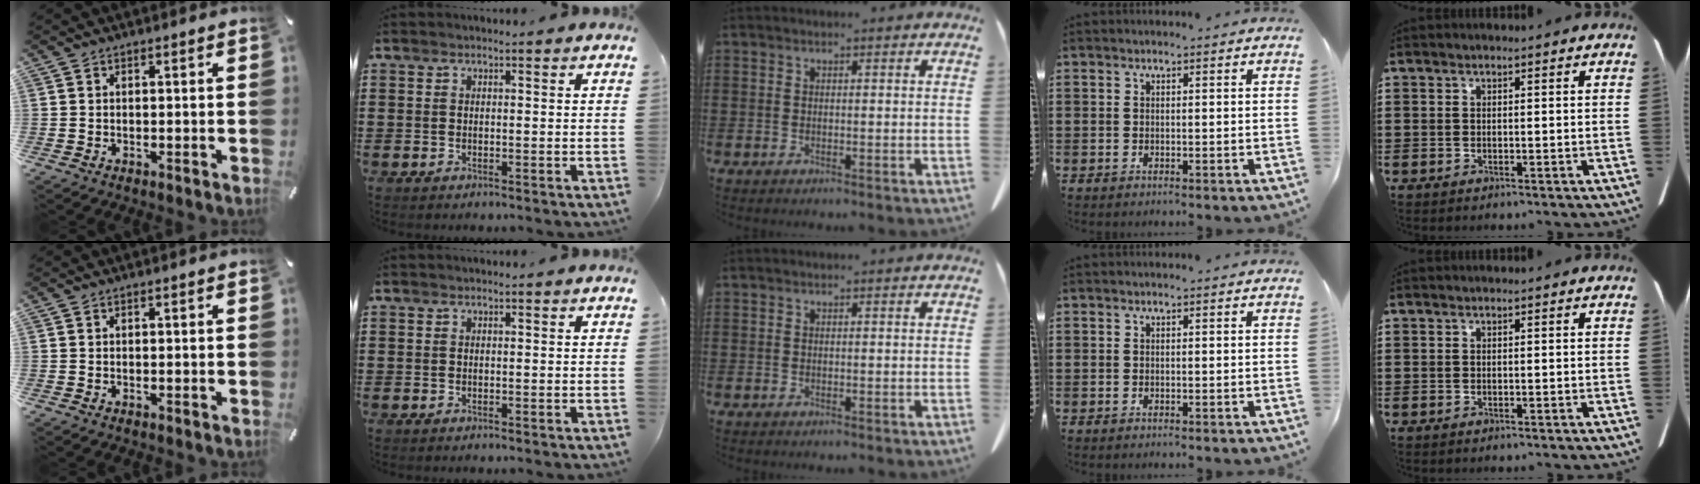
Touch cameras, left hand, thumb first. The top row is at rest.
{}